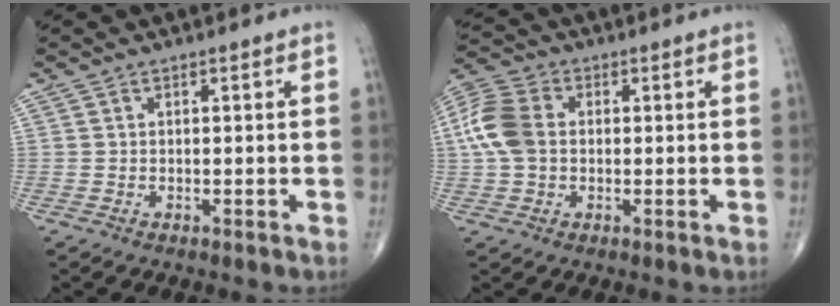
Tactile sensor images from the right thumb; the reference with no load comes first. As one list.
[{"total": 9.7, "force": [0.6, 7.0, 6.7], "torque": [-0.152, 0.022, 0.005]}]